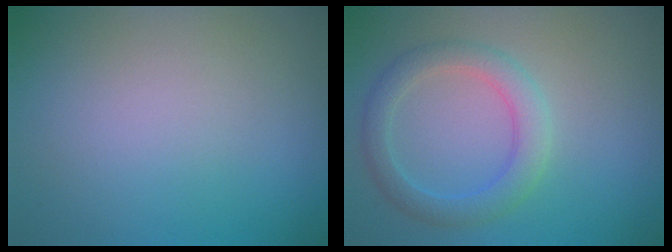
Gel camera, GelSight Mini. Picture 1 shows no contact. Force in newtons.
{"total": 3.3, "press": 3.3, "slide": 0.1}